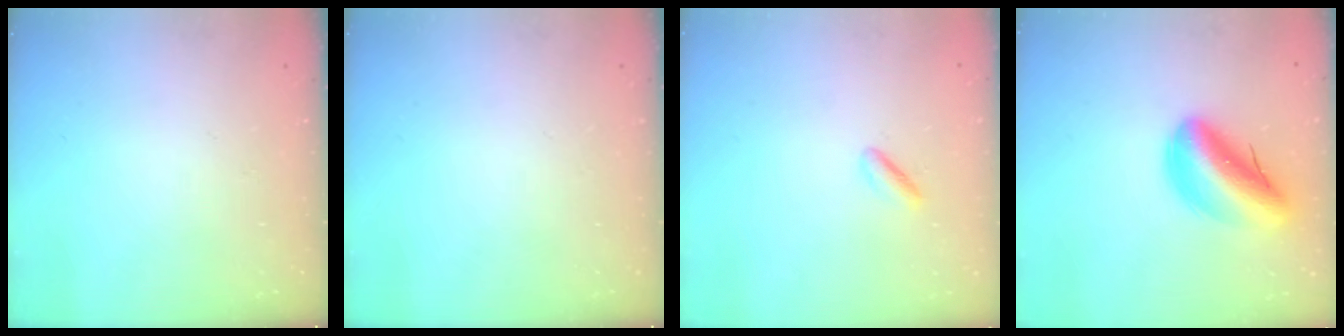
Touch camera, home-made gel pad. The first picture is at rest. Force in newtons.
{"total": 0.0}
{"total": 1.6, "press": 1.2, "slide": 0.9}
{"total": 15.6, "press": 15.0, "slide": 4.4}